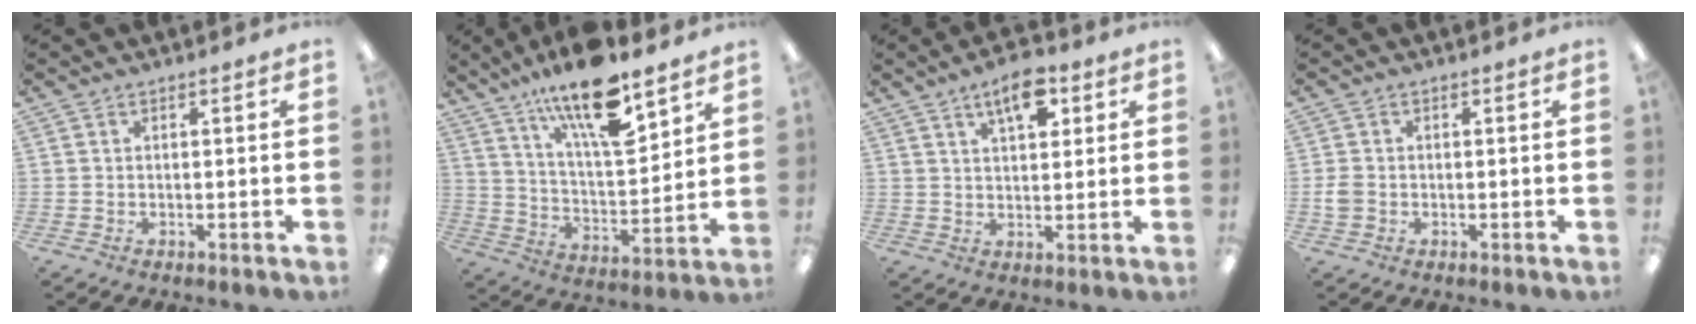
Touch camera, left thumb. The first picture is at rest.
{"total": 18.5, "force": [13.1, 5.5, 11.9], "torque": [-0.203, -0.075, 0.216]}
{"total": 8.6, "force": [4.7, 3.9, 6.1], "torque": [-0.087, -0.016, 0.077]}
{"total": 2.5, "force": [-0.5, 2.0, 1.4], "torque": [-0.024, 0.005, -0.008]}